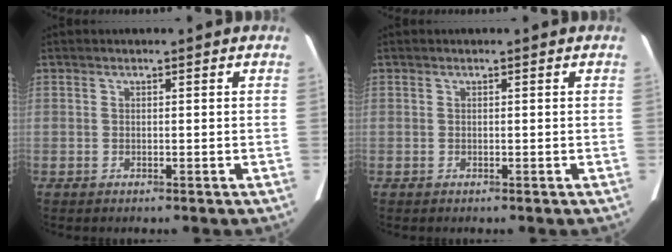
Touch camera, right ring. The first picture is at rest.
{"total": 0.0}